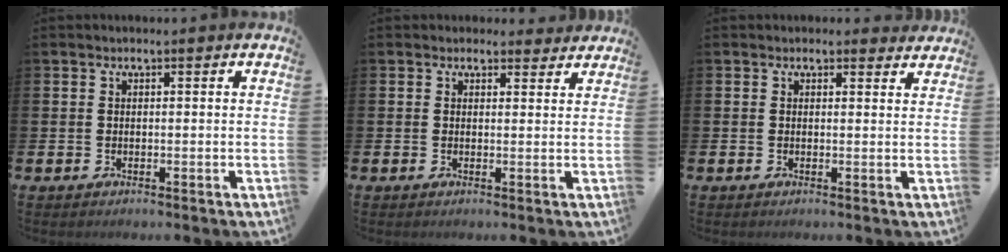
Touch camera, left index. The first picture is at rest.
{"total": 1.7, "force": [1.5, 0.7, 0.0], "torque": [0.012, -0.007, 0.024]}
{"total": 1.0, "force": [0.9, 0.5, 0.1], "torque": [0.006, 0.000, 0.014]}